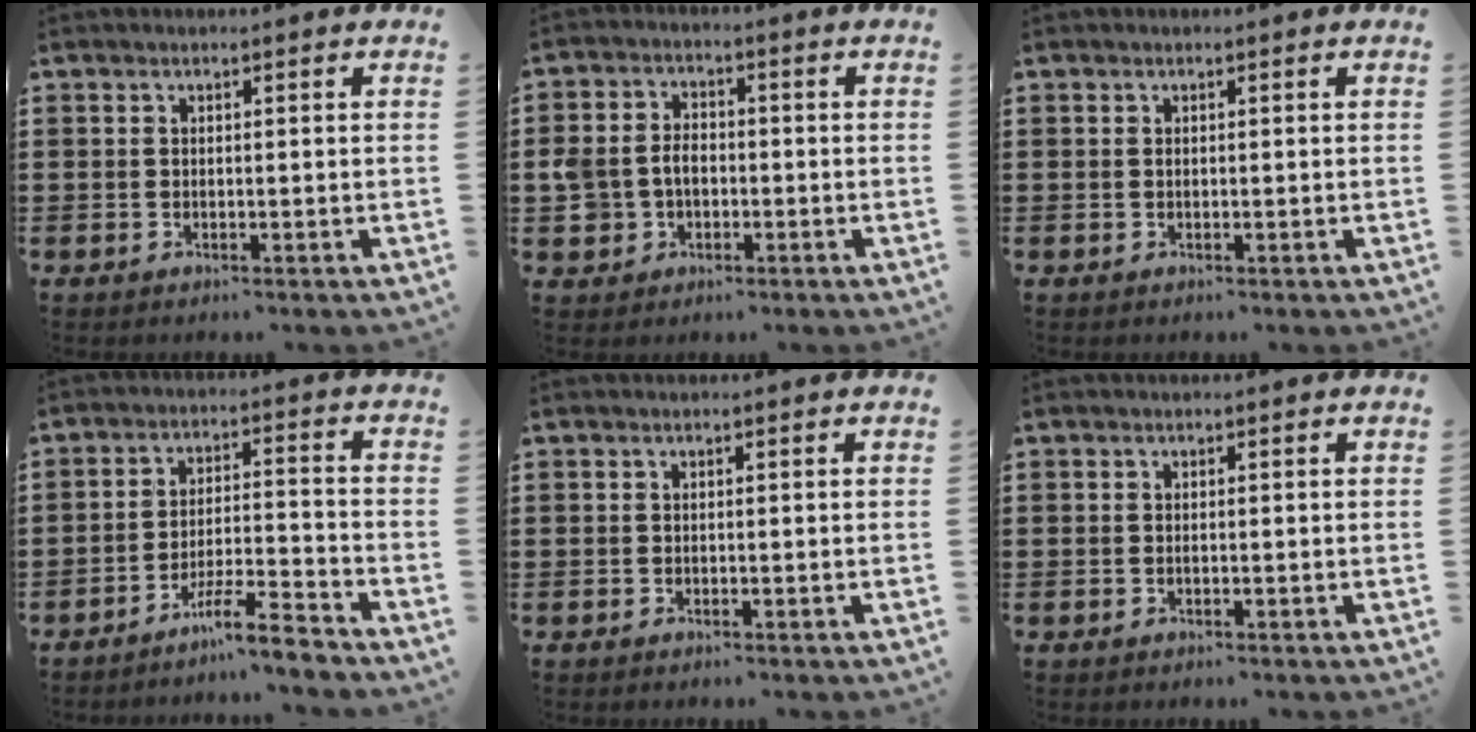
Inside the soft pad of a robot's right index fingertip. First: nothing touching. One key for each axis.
{"total": 4.7, "fx": -0.8, "fy": 3.9, "fz": 2.6, "tx": -0.072, "ty": 0.006, "tz": -0.020}
{"total": 0.0}
{"total": 7.0, "fx": -6.1, "fy": 0.2, "fz": 3.4, "tx": -0.060, "ty": 0.001, "tz": -0.115}
{"total": 0.0}
{"total": 0.0}